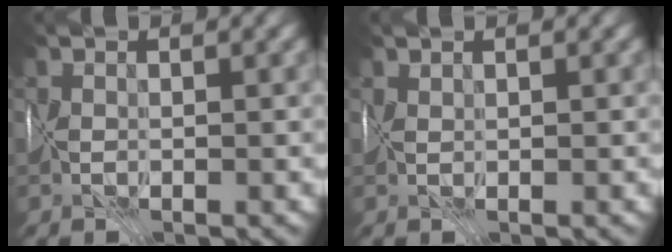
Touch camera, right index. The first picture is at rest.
{"total": 1.0, "force": [0.8, 0.2, 0.5], "torque": [-0.022, 0.005, 0.020]}